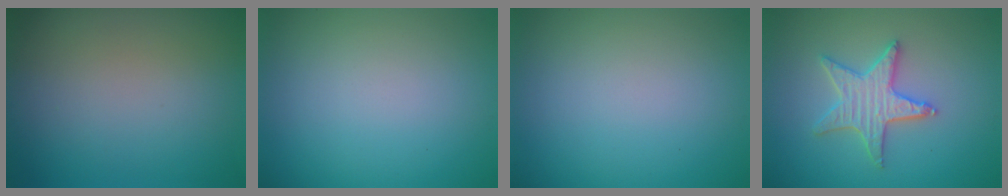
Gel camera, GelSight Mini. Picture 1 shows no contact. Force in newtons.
{"total": 0.0}
{"total": 0.0}
{"total": 3.5, "press": 3.4, "slide": 0.8}